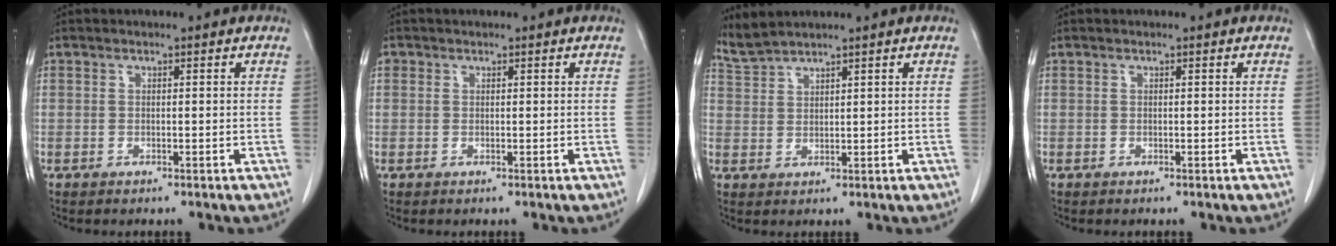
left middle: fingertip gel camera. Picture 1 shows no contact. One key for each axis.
{"total": 0.8, "fx": 0.4, "fy": 0.7, "fz": 0.1, "tx": 0.005, "ty": 0.005, "tz": 0.005}
{"total": 3.0, "fx": 3.0, "fy": -0.6, "fz": -0.1, "tx": -0.010, "ty": 0.008, "tz": 0.070}
{"total": 0.0}